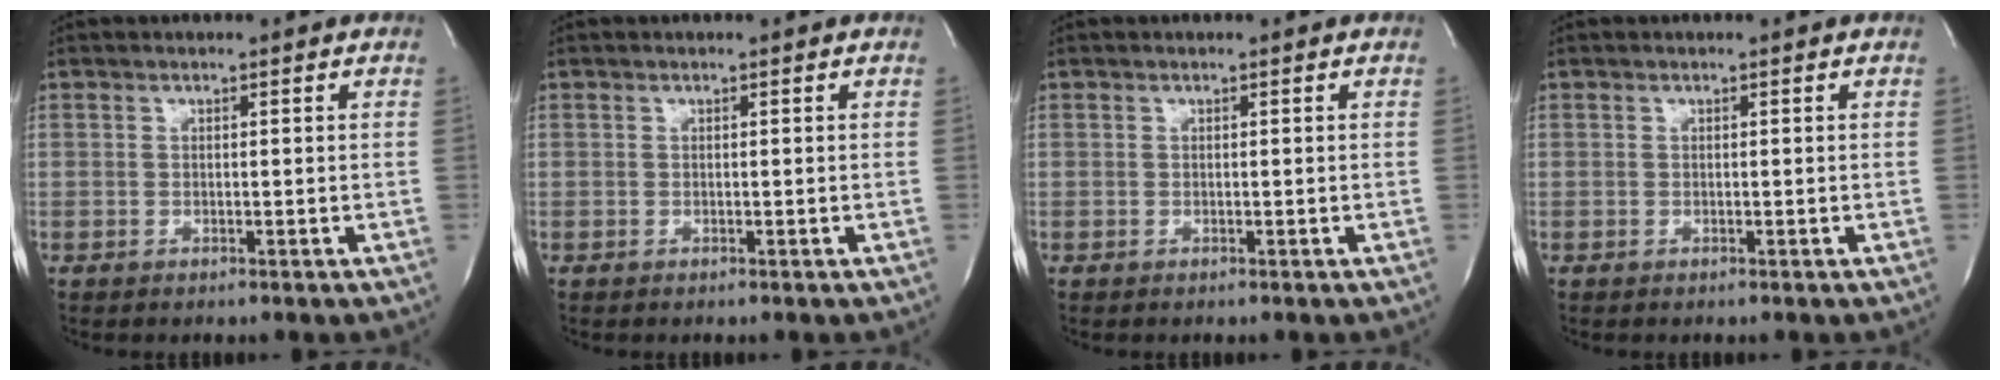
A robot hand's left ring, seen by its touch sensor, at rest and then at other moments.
{"total": 0.0}
{"total": 0.0}
{"total": 0.0}